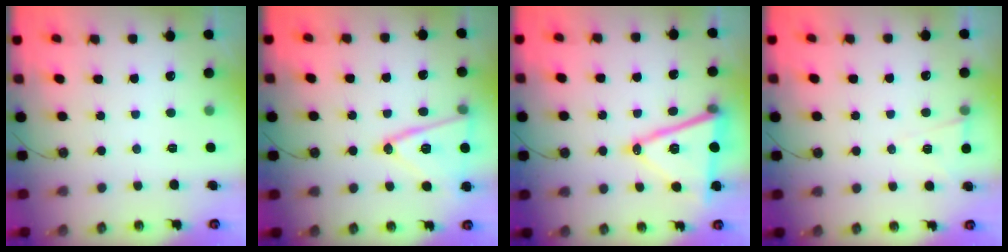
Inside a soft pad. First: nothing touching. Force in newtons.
{"total": 15.5, "press": 15.1, "slide": 3.7}
{"total": 16.5, "press": 16.1, "slide": 3.8}
{"total": 5.0, "press": 3.5, "slide": 3.6}